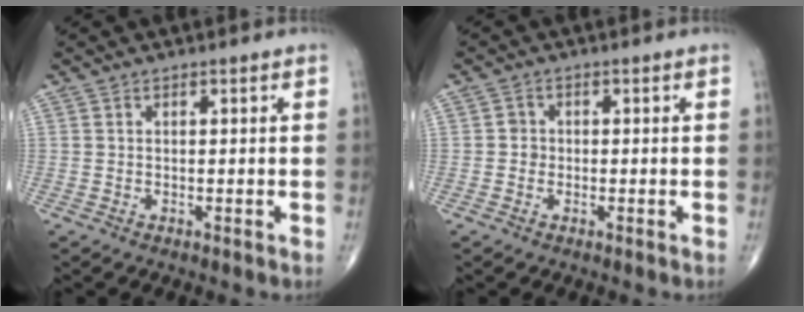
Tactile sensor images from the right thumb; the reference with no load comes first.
{"total": 1.6, "force": [-0.2, 1.5, 0.4], "torque": [0.003, 0.006, -0.006]}